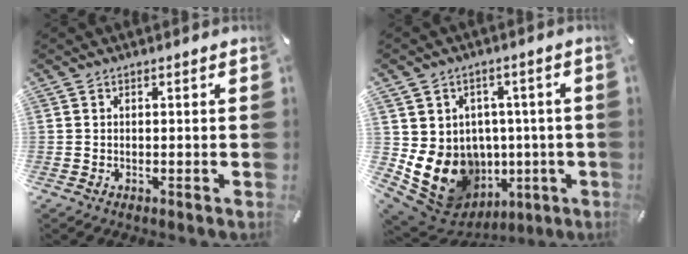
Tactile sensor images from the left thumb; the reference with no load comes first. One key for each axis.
{"total": 13.7, "fx": -2.8, "fy": 12.0, "fz": 6.0, "tx": -0.113, "ty": -0.005, "tz": -0.033}